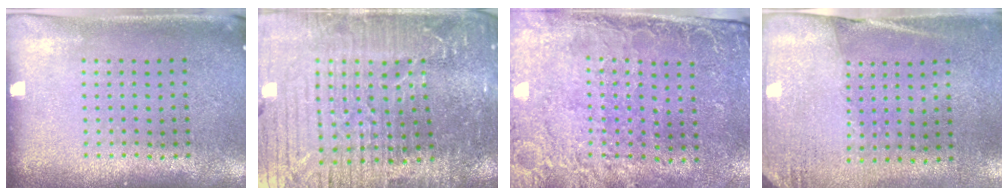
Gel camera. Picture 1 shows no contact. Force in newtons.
{"total": 5.7, "press": 5.2, "slide": 2.3}
{"total": 2.6, "press": 2.3, "slide": 1.3}
{"total": 2.7, "press": 2.4, "slide": 1.3}